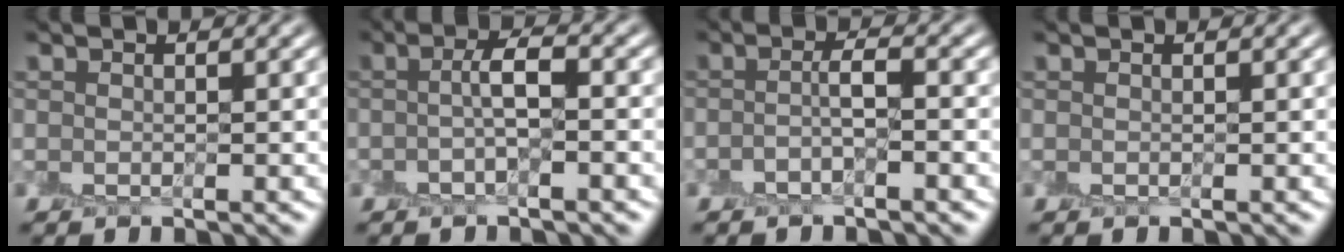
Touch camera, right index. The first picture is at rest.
{"total": 2.1, "force": [-0.4, 0.3, 2.0], "torque": [-0.038, 0.011, -0.014]}
{"total": 1.6, "force": [-0.6, 0.2, 1.4], "torque": [-0.029, 0.009, -0.018]}
{"total": 0.0}